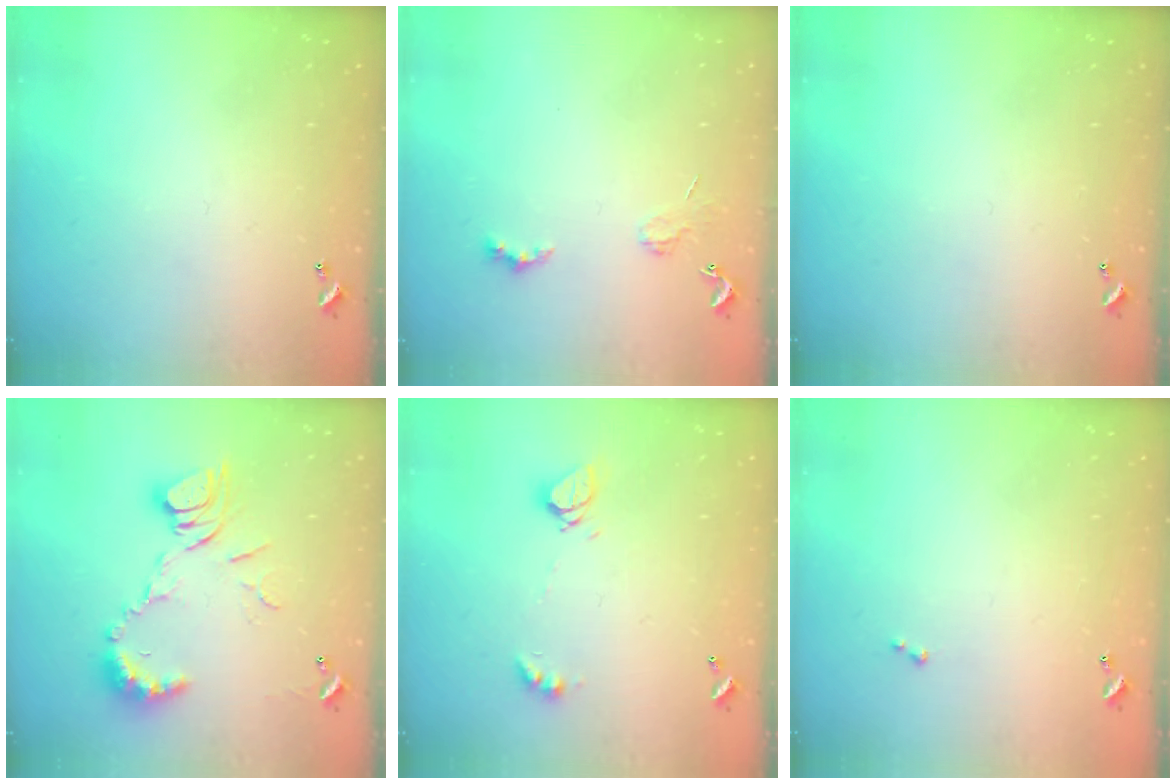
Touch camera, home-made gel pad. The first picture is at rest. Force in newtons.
{"total": 2.0, "press": 1.9, "slide": 0.4}
{"total": 0.0}
{"total": 11.6, "press": 11.5, "slide": 1.0}
{"total": 6.4, "press": 6.4, "slide": 0.6}
{"total": 0.0}